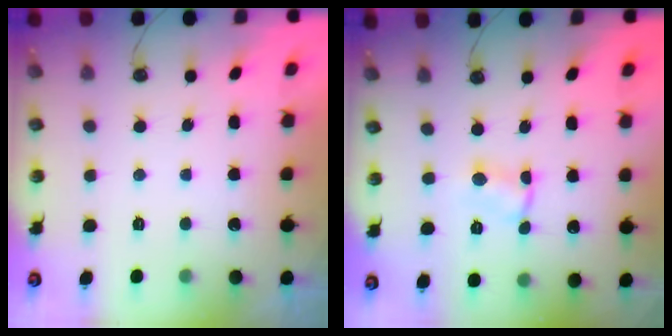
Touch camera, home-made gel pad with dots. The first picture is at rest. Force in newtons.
{"total": 1.9, "press": 1.9, "slide": 0.0}